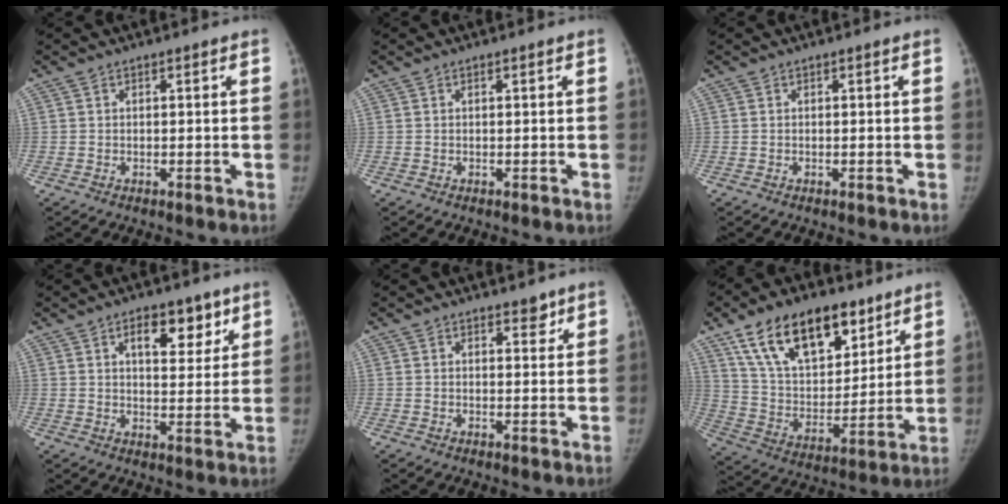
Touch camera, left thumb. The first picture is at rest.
{"total": 0.0}
{"total": 0.0}
{"total": 8.9, "force": [4.8, 4.5, 6.0], "torque": [-0.055, -0.024, 0.071]}
{"total": 1.9, "force": [1.5, 0.9, 0.7], "torque": [0.007, -0.009, 0.018]}
{"total": 21.9, "force": [13.1, 11.7, 13.1], "torque": [-0.181, -0.040, 0.234]}